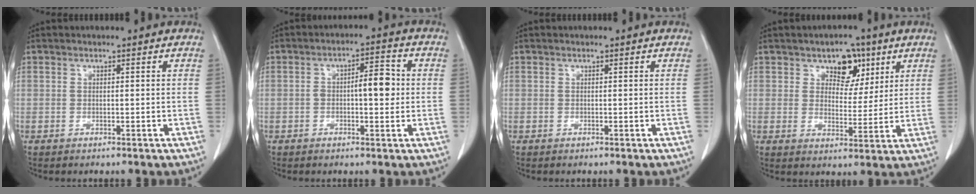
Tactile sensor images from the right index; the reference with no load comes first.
{"total": 5.7, "force": [-0.1, 2.0, 5.4], "torque": [-0.084, 0.018, -0.001]}
{"total": 0.0}
{"total": 6.6, "force": [3.7, 4.2, 3.5], "torque": [-0.041, 0.009, 0.057]}